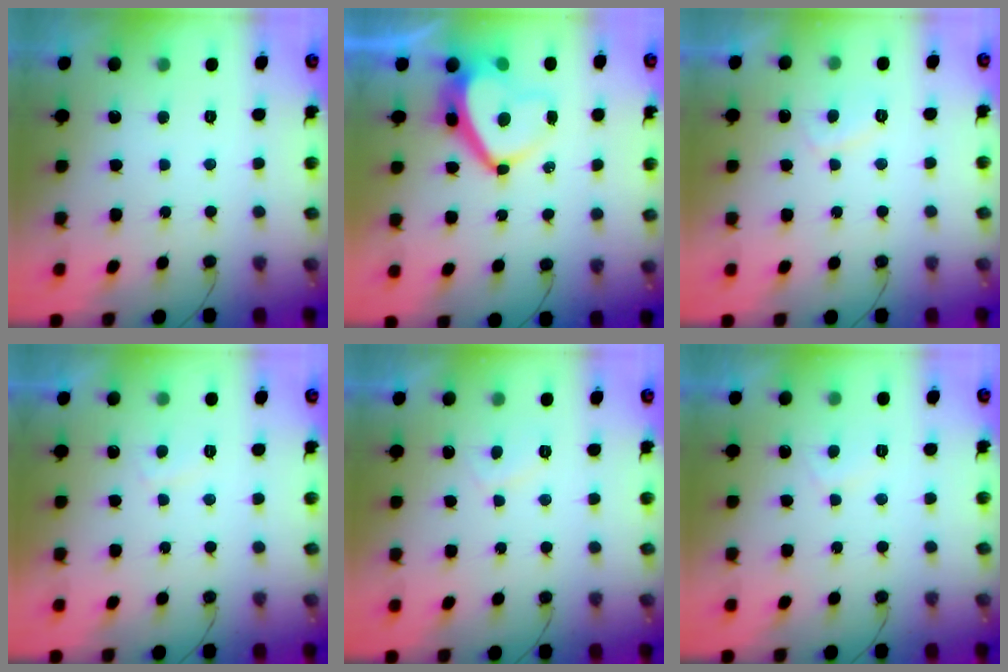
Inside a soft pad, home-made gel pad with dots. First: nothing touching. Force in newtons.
{"total": 10.0, "press": 9.9, "slide": 1.4}
{"total": 2.5, "press": 2.3, "slide": 0.8}
{"total": 1.8, "press": 1.6, "slide": 0.6}
{"total": 1.2, "press": 1.0, "slide": 0.7}
{"total": 2.1, "press": 1.9, "slide": 0.7}